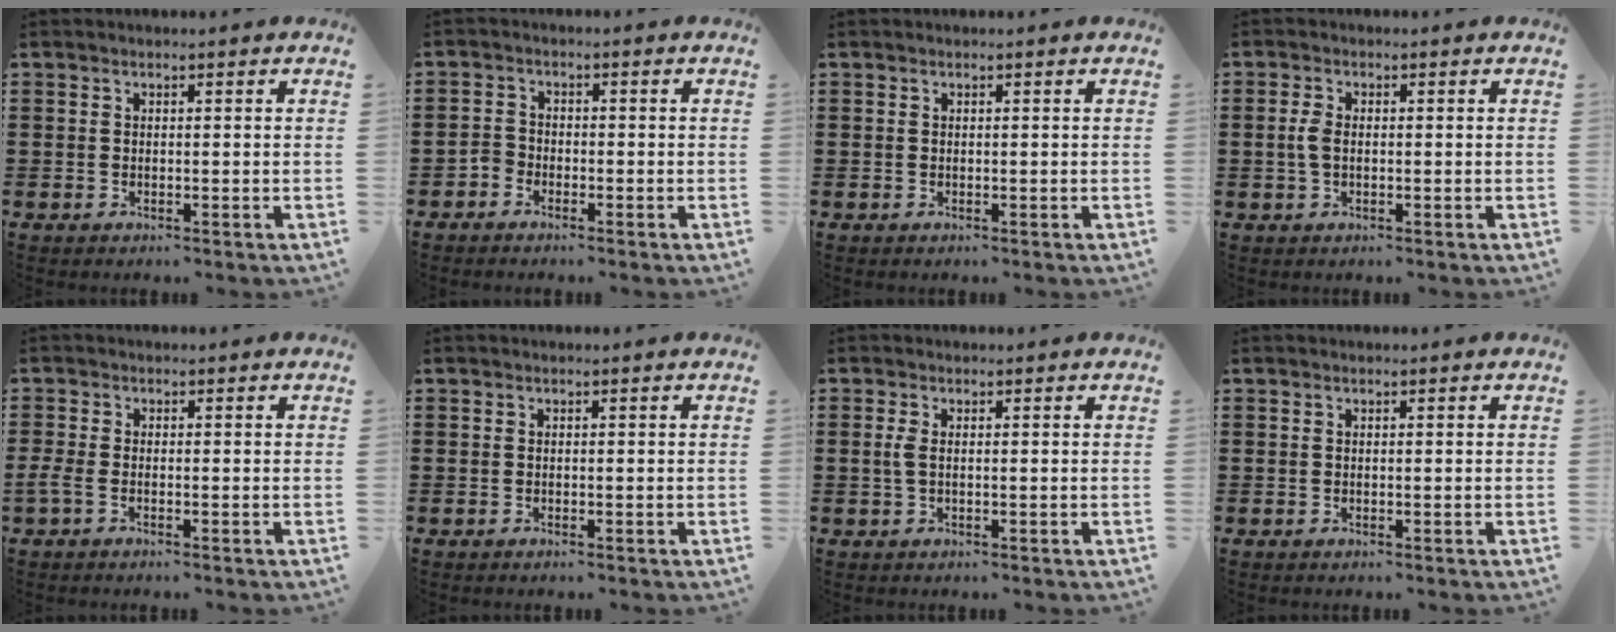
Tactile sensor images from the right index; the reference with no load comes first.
{"total": 2.0, "force": [-1.5, 1.2, 0.4], "torque": [-0.020, 0.003, -0.035]}
{"total": 0.0}
{"total": 2.9, "force": [0.0, 1.6, 2.4], "torque": [-0.065, -0.001, -0.006]}
{"total": 1.7, "force": [-1.0, 0.4, 1.3], "torque": [-0.039, -0.009, -0.021]}
{"total": 0.0}
{"total": 2.0, "force": [0.0, 0.8, 1.8], "torque": [-0.043, 0.000, -0.004]}
{"total": 0.0}